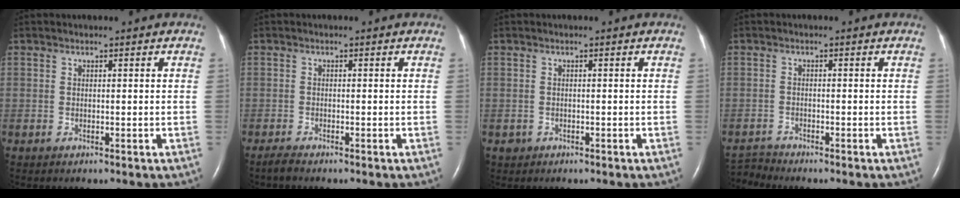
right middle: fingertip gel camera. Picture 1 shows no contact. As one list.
[{"total": 1.2, "force": [-1.1, 0.0, 0.5], "torque": [-0.020, -0.004, -0.022]}, {"total": 0.9, "force": [-0.4, 0.8, 0.0], "torque": [-0.003, 0.004, -0.004]}, {"total": 2.5, "force": [-2.3, -0.6, -0.6], "torque": [0.009, -0.019, -0.043]}]